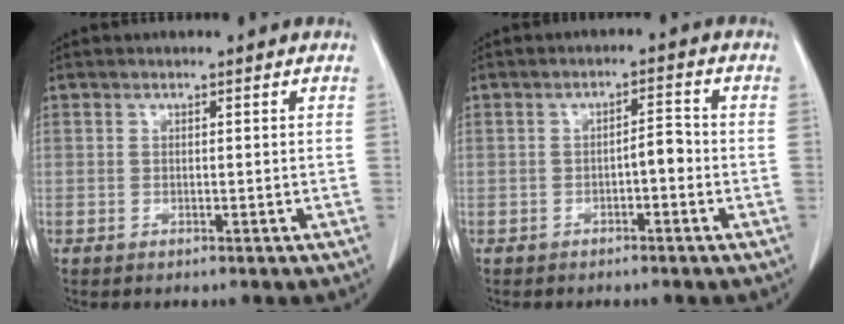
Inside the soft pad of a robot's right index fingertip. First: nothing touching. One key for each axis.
{"total": 2.7, "fx": -0.9, "fy": 0.8, "fz": 2.4, "tx": -0.034, "ty": 0.008, "tz": -0.014}